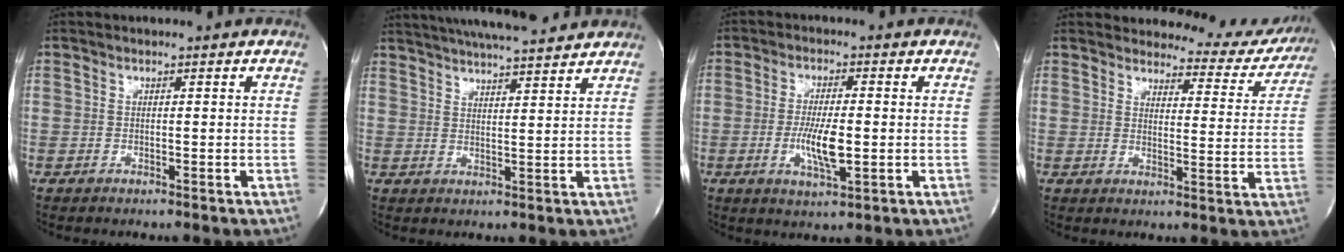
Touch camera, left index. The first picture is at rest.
{"total": 16.0, "force": [14.3, 2.0, 7.0], "torque": [-0.121, 0.030, 0.207]}
{"total": 6.4, "force": [-1.2, 1.3, 6.2], "torque": [-0.120, -0.008, -0.020]}
{"total": 12.7, "force": [12.2, 3.4, 1.4], "torque": [0.013, -0.042, 0.123]}